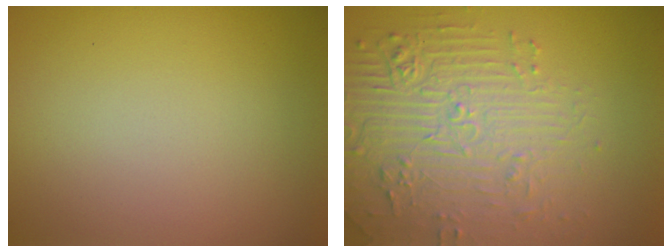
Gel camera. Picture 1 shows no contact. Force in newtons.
{"total": 4.5, "press": 4.1, "slide": 1.8}